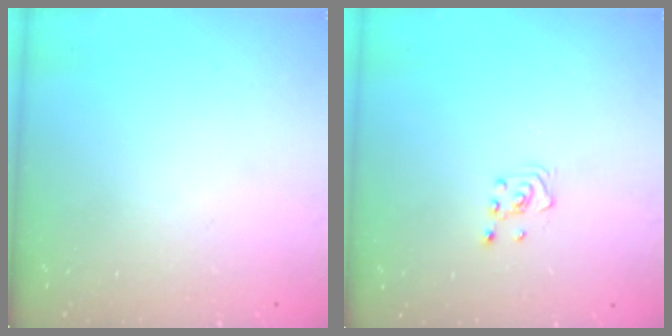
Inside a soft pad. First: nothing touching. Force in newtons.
{"total": 2.8, "press": 2.6, "slide": 1.1}